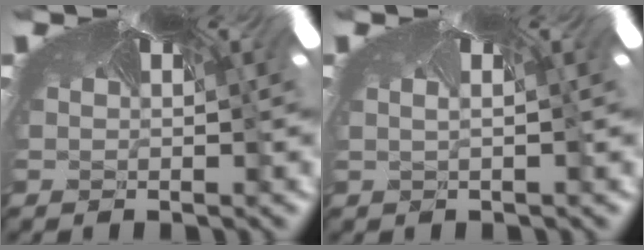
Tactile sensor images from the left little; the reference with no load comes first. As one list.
[{"total": 2.0, "force": [-1.9, 0.0, 0.4], "torque": [-0.016, -0.024, -0.014]}]